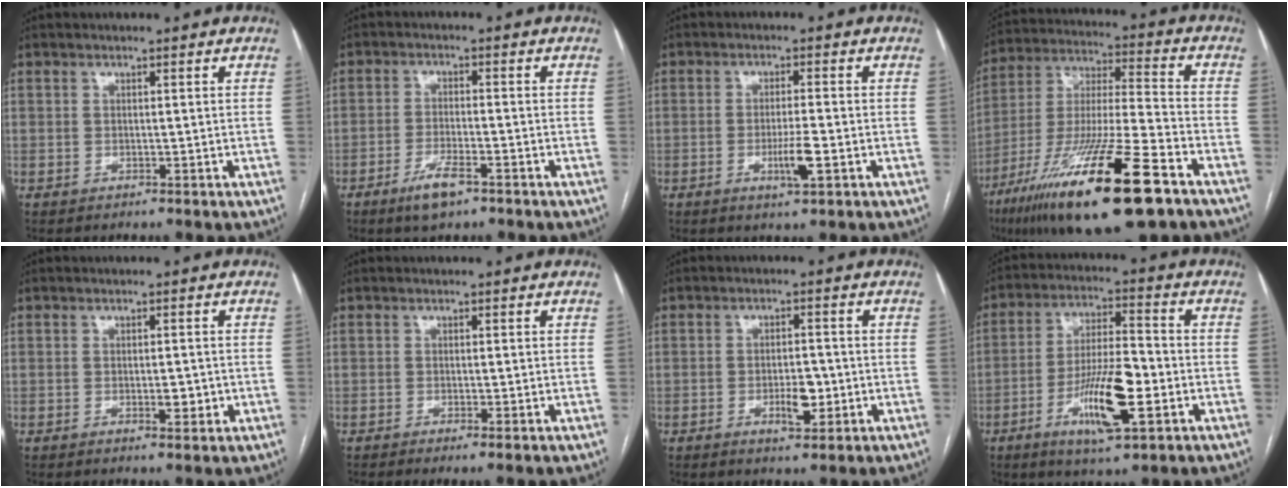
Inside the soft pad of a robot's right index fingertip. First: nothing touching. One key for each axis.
{"total": 5.1, "fx": -3.2, "fy": 1.1, "fz": 3.8, "tx": -0.077, "ty": -0.006, "tz": -0.053}
{"total": 4.1, "fx": -1.4, "fy": 0.2, "fz": 3.8, "tx": -0.072, "ty": -0.008, "tz": -0.023}
{"total": 24.1, "fx": -13.8, "fy": 2.4, "fz": 19.7, "tx": -0.358, "ty": -0.047, "tz": -0.241}
{"total": 2.2, "fx": -0.4, "fy": 0.9, "fz": 1.9, "tx": -0.029, "ty": 0.000, "tz": -0.003}
{"total": 1.8, "fx": -0.8, "fy": 0.1, "fz": 1.6, "tx": -0.029, "ty": -0.005, "tz": -0.010}
{"total": 4.2, "fx": -1.2, "fy": 1.8, "fz": 3.6, "tx": -0.056, "ty": 0.001, "tz": -0.013}
{"total": 12.2, "fx": -4.1, "fy": 2.6, "fz": 11.1, "tx": -0.209, "ty": -0.004, "tz": -0.069}